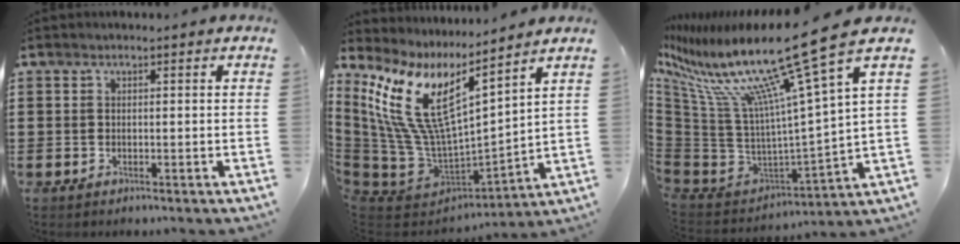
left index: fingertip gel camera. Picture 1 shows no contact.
{"total": 13.5, "force": [6.2, 5.3, 10.8], "torque": [-0.261, -0.045, 0.103]}
{"total": 18.4, "force": [11.8, 1.9, 14.0], "torque": [-0.283, -0.090, 0.177]}